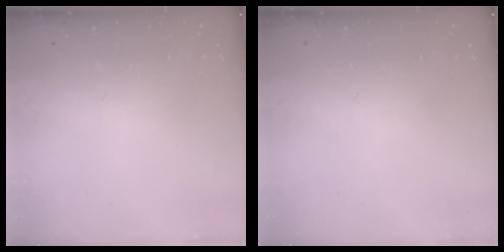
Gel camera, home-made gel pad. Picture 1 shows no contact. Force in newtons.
{"total": 0.0}